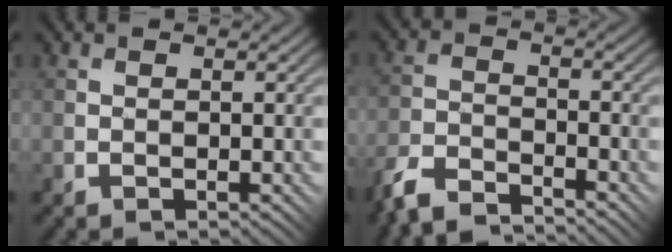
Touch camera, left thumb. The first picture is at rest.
{"total": 6.5, "force": [-6.0, 1.5, 2.2], "torque": [-0.051, -0.003, -0.132]}